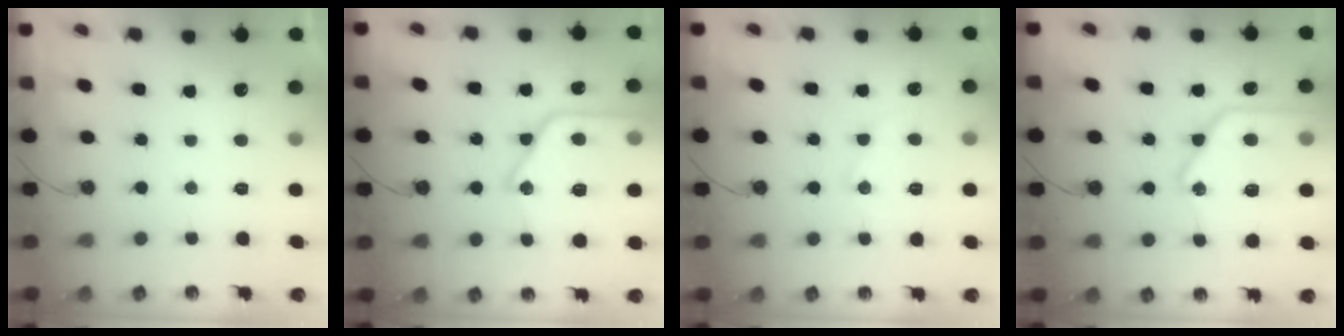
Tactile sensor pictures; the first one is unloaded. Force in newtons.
{"total": 21.3, "press": 21.2, "slide": 1.8}
{"total": 8.0, "press": 7.9, "slide": 0.7}
{"total": 21.5, "press": 21.4, "slide": 2.2}